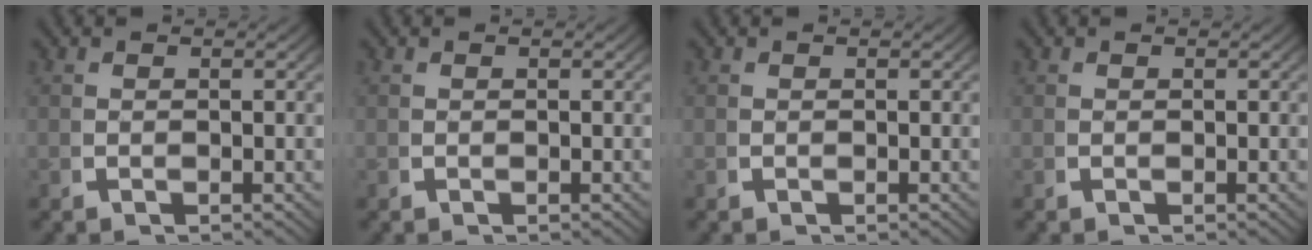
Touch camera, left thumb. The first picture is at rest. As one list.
[{"total": 0.0}, {"total": 0.0}, {"total": 0.0}]